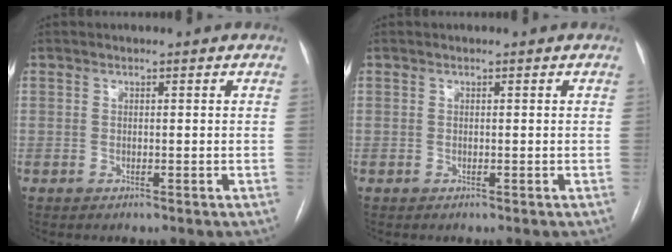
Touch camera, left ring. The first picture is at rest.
{"total": 0.0}